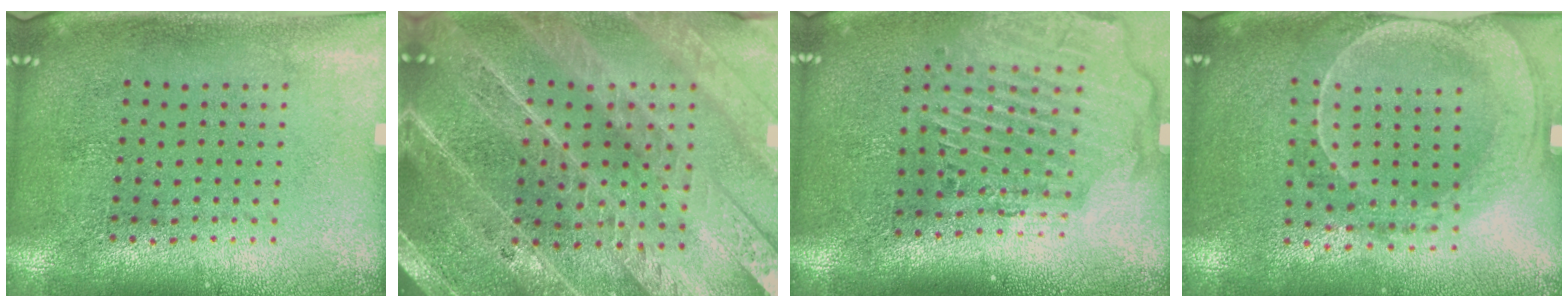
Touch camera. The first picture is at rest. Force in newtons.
{"total": 4.4, "press": 4.0, "slide": 2.0}
{"total": 2.8, "press": 2.3, "slide": 1.6}
{"total": 1.9, "press": 1.8, "slide": 0.6}